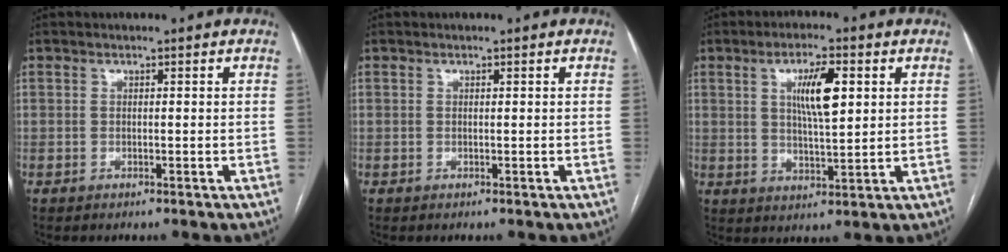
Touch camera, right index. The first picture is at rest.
{"total": 0.0}
{"total": 7.6, "force": [2.3, 1.7, 7.0], "torque": [-0.124, 0.004, 0.043]}